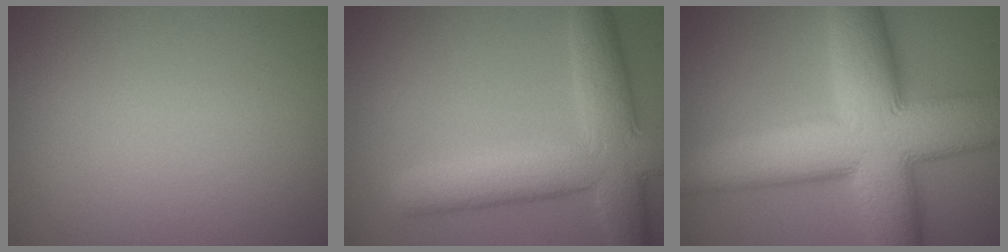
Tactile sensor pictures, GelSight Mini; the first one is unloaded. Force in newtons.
{"total": 8.2, "press": 8.2, "slide": 0.5}
{"total": 14.8, "press": 14.8, "slide": 0.5}